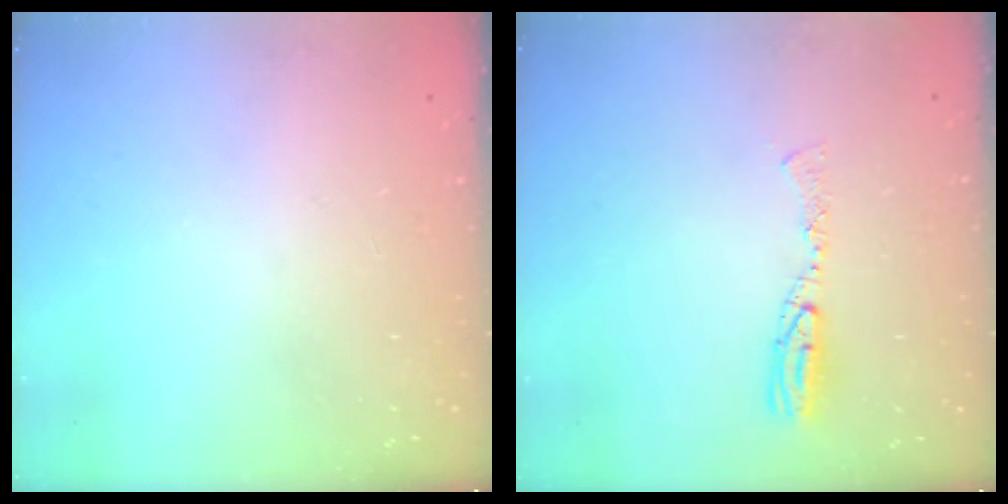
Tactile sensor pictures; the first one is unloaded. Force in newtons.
{"total": 8.1, "press": 7.9, "slide": 1.7}